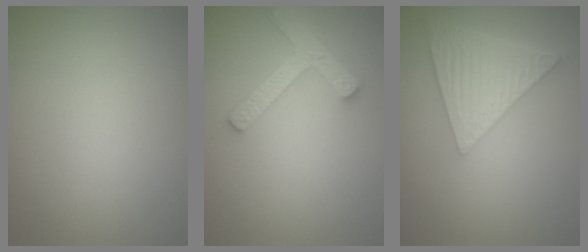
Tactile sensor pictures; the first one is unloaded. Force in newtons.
{"total": 4.3, "press": 3.4, "slide": 2.6}
{"total": 6.1, "press": 4.5, "slide": 4.2}